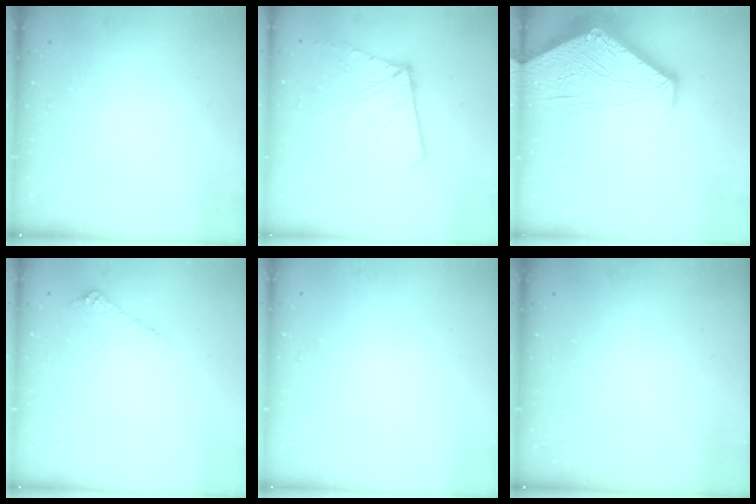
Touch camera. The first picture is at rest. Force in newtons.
{"total": 10.6, "press": 10.5, "slide": 1.4}
{"total": 6.7, "press": 6.7, "slide": 0.5}
{"total": 4.3, "press": 4.3, "slide": 0.5}
{"total": 0.0}
{"total": 0.0}